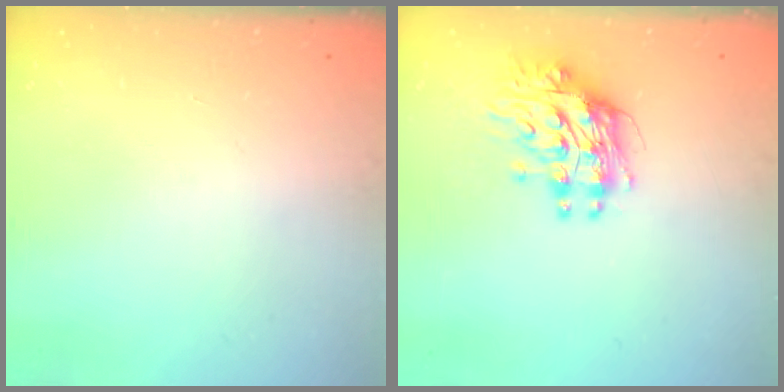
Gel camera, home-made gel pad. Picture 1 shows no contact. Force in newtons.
{"total": 10.4, "press": 10.4, "slide": 0.9}